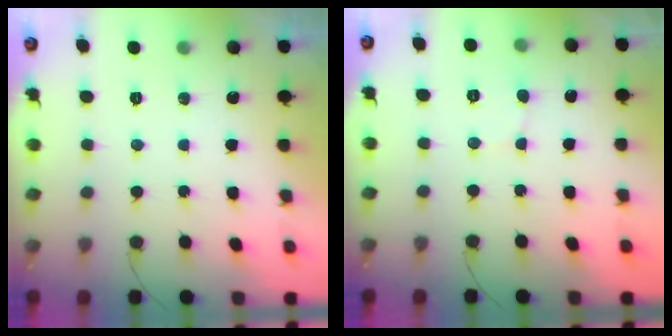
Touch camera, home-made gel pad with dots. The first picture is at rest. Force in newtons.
{"total": 3.5, "press": 3.4, "slide": 0.3}